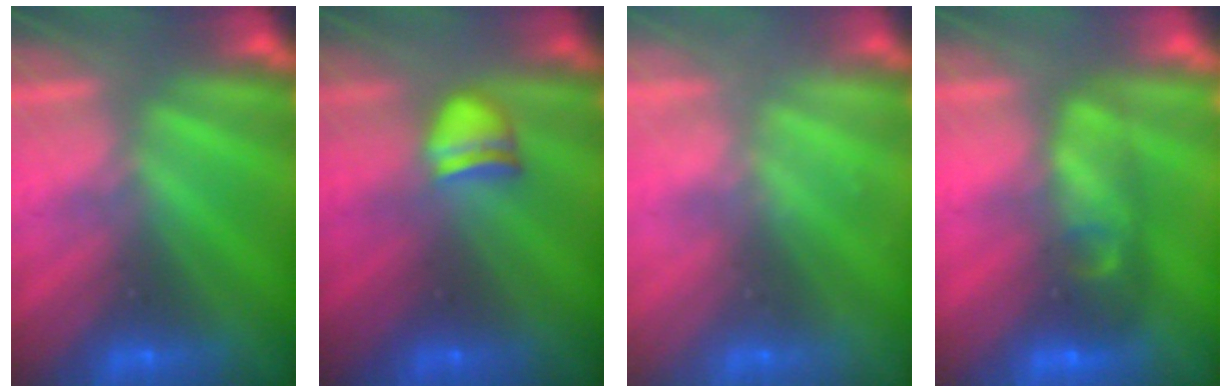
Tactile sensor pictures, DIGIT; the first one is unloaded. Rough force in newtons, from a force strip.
{"total": 2.3}
{"total": 2.3}
{"total": 8.0}